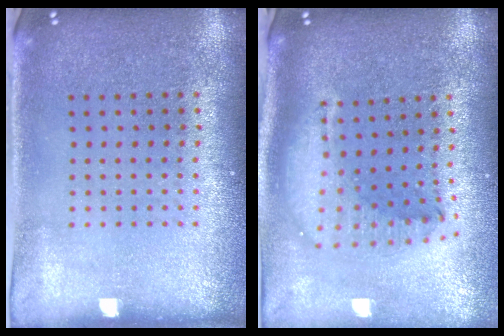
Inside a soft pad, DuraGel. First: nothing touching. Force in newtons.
{"total": 2.2, "press": 1.7, "slide": 1.4}